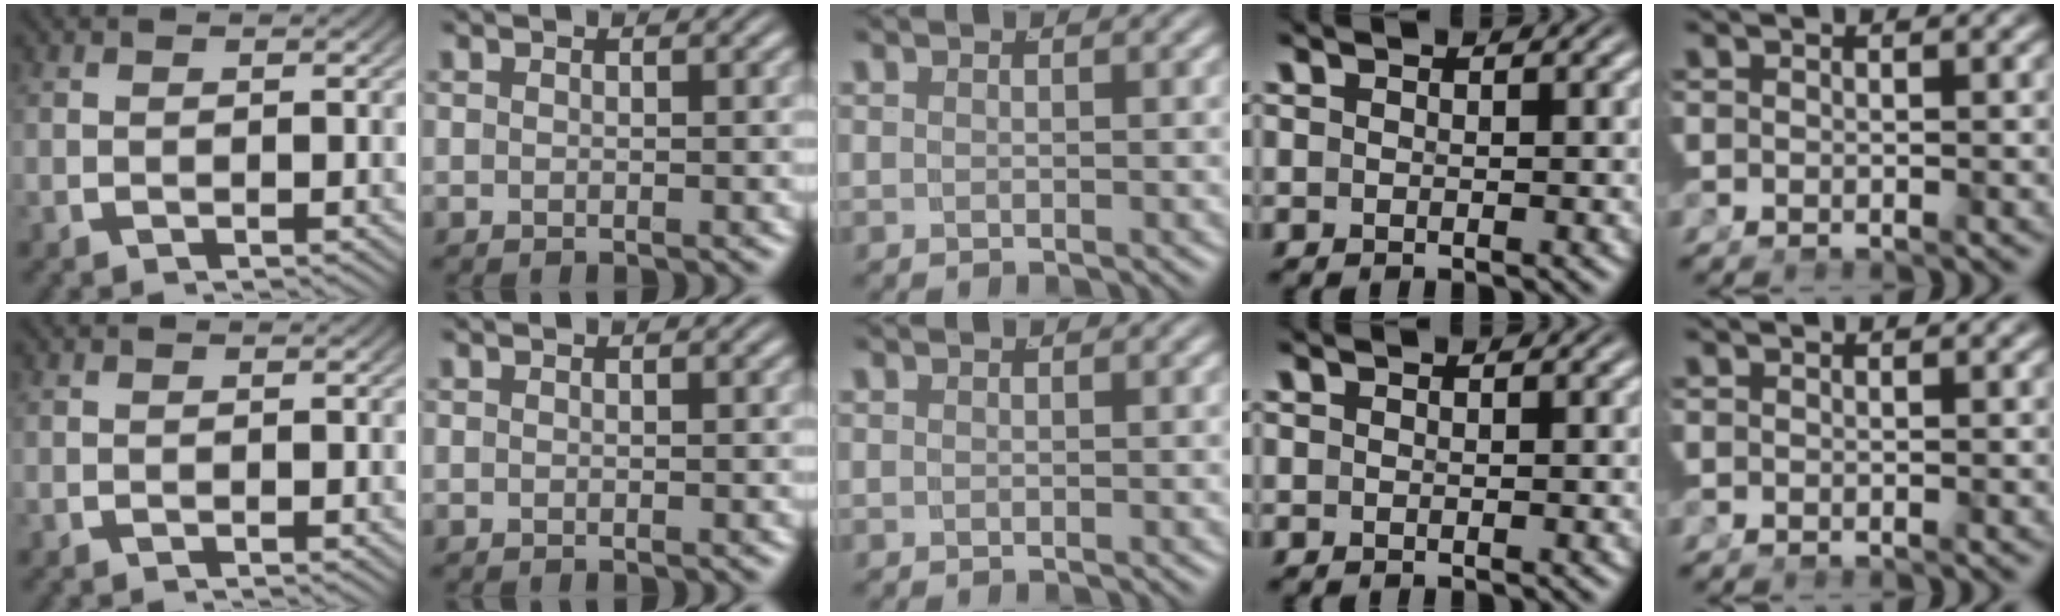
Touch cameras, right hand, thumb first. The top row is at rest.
{}